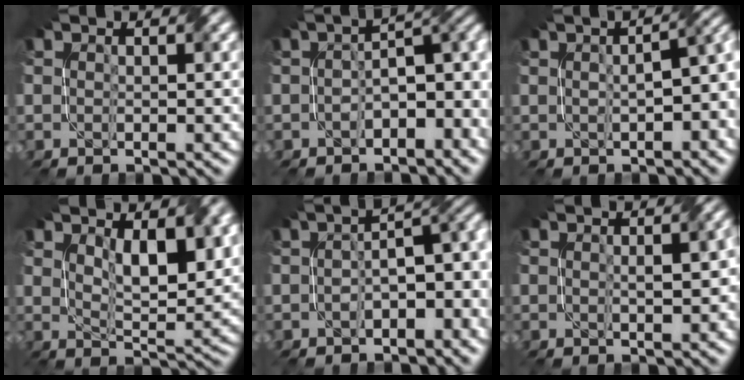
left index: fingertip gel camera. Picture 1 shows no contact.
{"total": 5.3, "force": [-1.7, 2.9, 4.1], "torque": [-0.039, 0.011, -0.028]}
{"total": 6.0, "force": [0.1, 2.7, 5.4], "torque": [-0.060, 0.010, 0.015]}
{"total": 6.3, "force": [2.8, 2.5, 5.0], "torque": [-0.085, -0.004, 0.061]}
{"total": 5.5, "force": [-1.3, 2.8, 4.5], "torque": [-0.049, 0.011, -0.019]}
{"total": 2.3, "force": [0.0, 0.9, 2.1], "torque": [-0.027, 0.004, 0.014]}